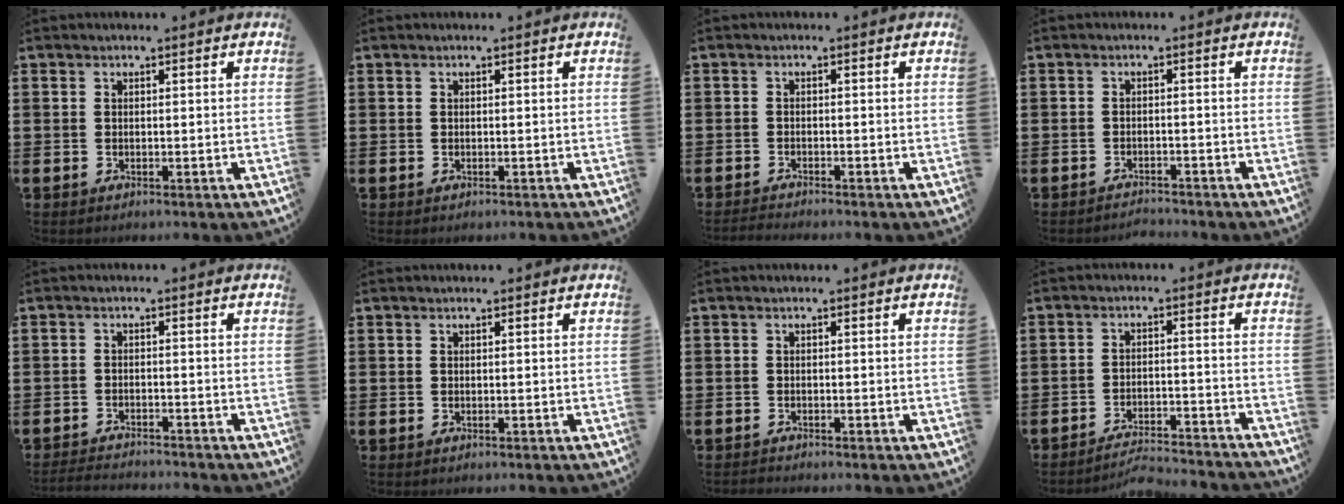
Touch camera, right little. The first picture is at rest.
{"total": 0.0}
{"total": 1.1, "force": [-1.1, -0.1, 0.1], "torque": [-0.004, 0.000, -0.022]}
{"total": 1.6, "force": [-1.6, 0.0, -0.1], "torque": [-0.002, 0.004, -0.036]}
{"total": 2.2, "force": [-2.2, -0.1, -0.1], "torque": [-0.003, 0.002, -0.048]}
{"total": 0.0}
{"total": 0.6, "force": [-0.6, 0.0, -0.1], "torque": [0.000, -0.002, -0.012]}
{"total": 3.9, "force": [-3.9, -0.1, 0.5], "torque": [-0.011, 0.001, -0.082]}